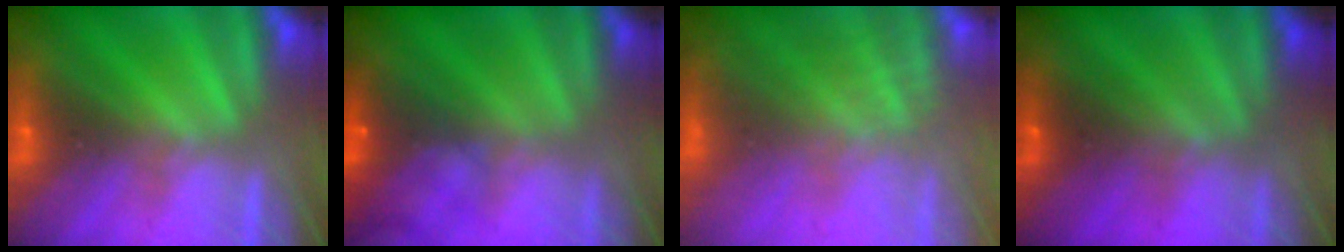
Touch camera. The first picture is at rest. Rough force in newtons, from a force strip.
{"total": 7.8}
{"total": 7.7}
{"total": 1.9}